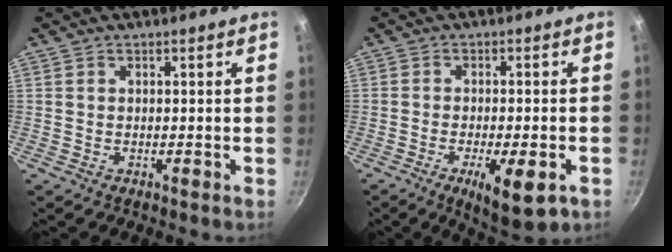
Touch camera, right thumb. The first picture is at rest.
{"total": 9.9, "force": [-4.1, 3.0, 8.5], "torque": [-0.125, 0.005, -0.055]}